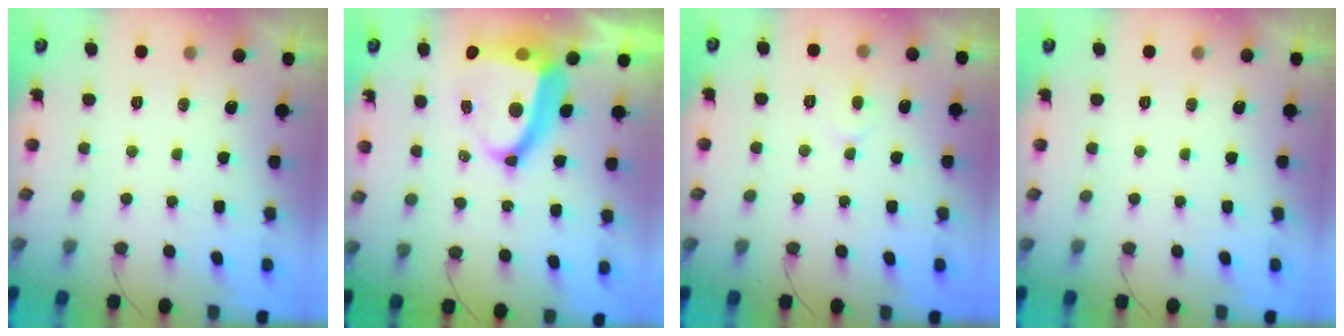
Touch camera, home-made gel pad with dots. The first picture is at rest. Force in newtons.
{"total": 12.8, "press": 12.8, "slide": 1.5}
{"total": 3.2, "press": 3.2, "slide": 0.4}
{"total": 0.0}